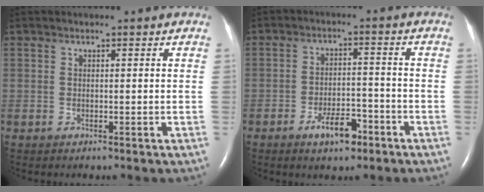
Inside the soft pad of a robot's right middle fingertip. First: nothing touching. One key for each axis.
{"total": 5.7, "fx": -3.6, "fy": 2.2, "fz": 3.9, "tx": -0.069, "ty": 0.002, "tz": -0.056}